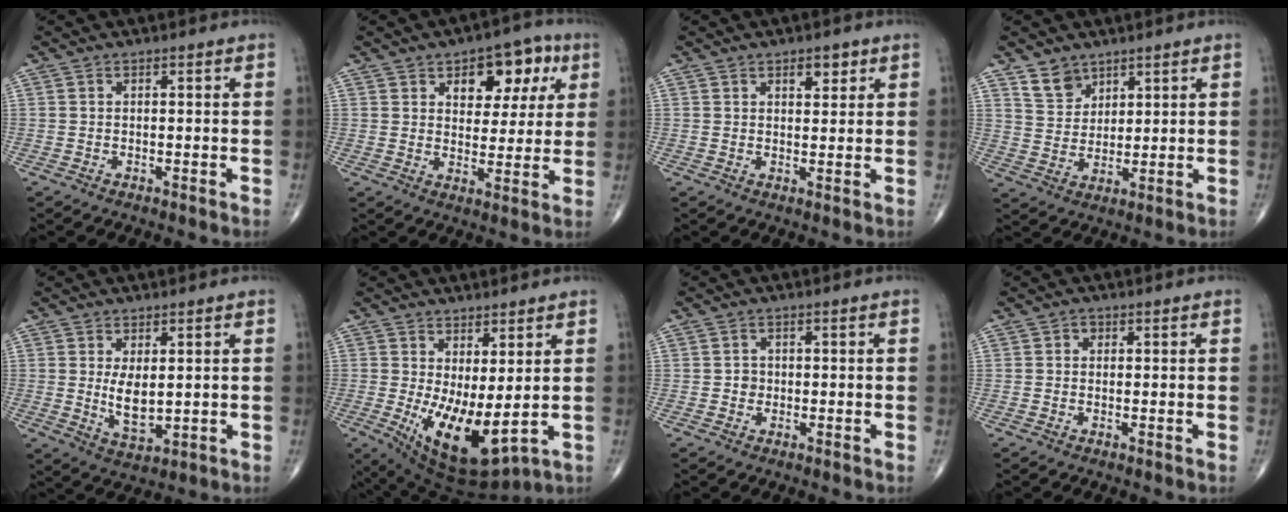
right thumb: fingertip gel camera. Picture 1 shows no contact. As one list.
[{"total": 11.1, "force": [4.8, 6.6, 7.6], "torque": [-0.056, -0.010, 0.062]}, {"total": 3.1, "force": [1.8, 1.6, 1.9], "torque": [-0.014, -0.010, 0.027]}, {"total": 5.4, "force": [3.9, 3.4, 1.4], "torque": [-0.006, -0.031, 0.081]}, {"total": 5.8, "force": [0.7, 2.8, 5.0], "torque": [-0.078, -0.019, 0.023]}, {"total": 11.7, "force": [-0.2, 4.6, 10.8], "torque": [-0.184, -0.027, 0.018]}, {"total": 1.4, "force": [-0.2, 1.3, 0.5], "torque": [0.001, 0.005, -0.006]}, {"total": 0.8, "force": [0.1, 0.8, 0.3], "torque": [0.002, 0.003, -0.002]}]